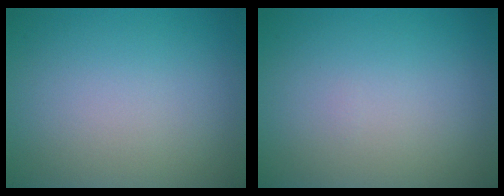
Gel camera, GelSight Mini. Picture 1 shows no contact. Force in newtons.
{"total": 0.0}